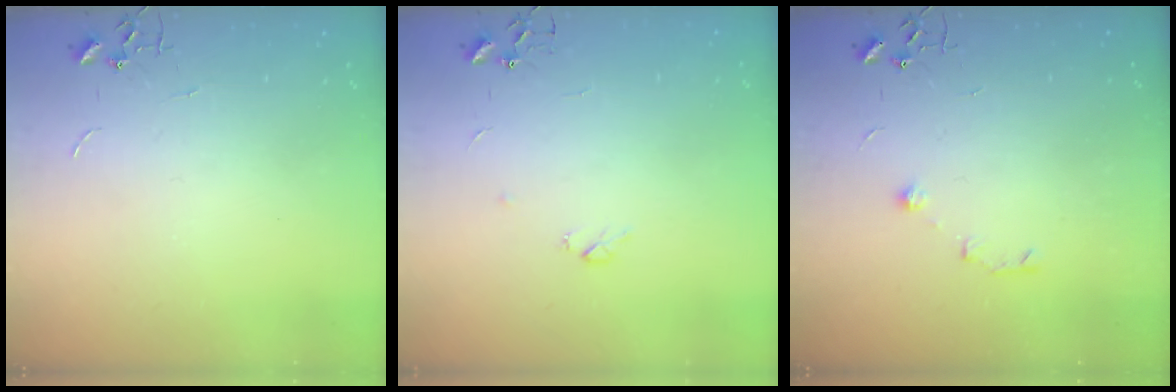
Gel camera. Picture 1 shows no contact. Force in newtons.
{"total": 3.7, "press": 3.7, "slide": 0.6}
{"total": 7.3, "press": 7.2, "slide": 1.4}